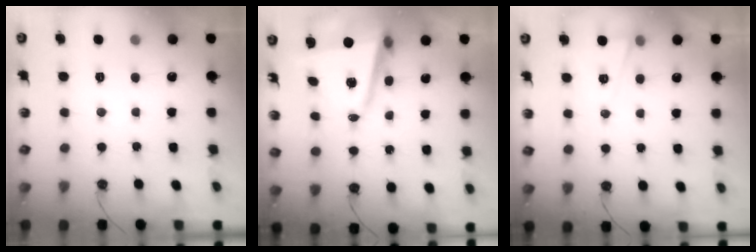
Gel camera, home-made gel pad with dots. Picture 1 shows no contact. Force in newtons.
{"total": 9.5, "press": 9.3, "slide": 1.7}
{"total": 5.2, "press": 3.1, "slide": 4.2}